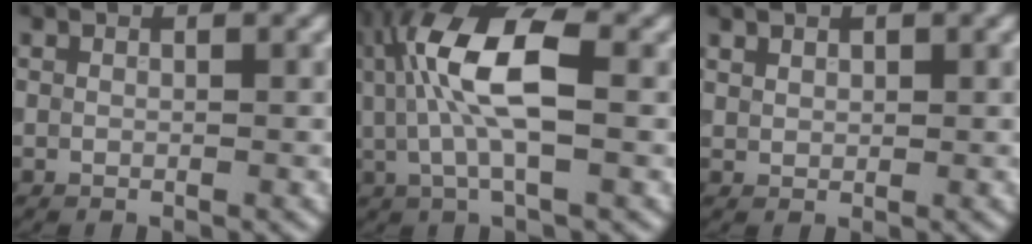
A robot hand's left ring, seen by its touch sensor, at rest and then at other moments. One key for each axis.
{"total": 8.1, "fx": 1.3, "fy": 2.8, "fz": 7.5, "tx": -0.149, "ty": 0.006, "tz": 0.020}
{"total": 1.1, "fx": 0.9, "fy": 0.6, "fz": 0.1, "tx": -0.003, "ty": 0.002, "tz": 0.018}